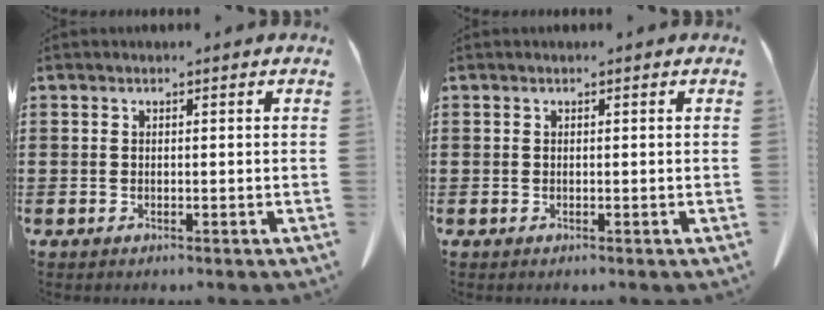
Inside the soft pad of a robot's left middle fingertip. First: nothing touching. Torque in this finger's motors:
{"motor_torque": [-0.04, 0.04, -0.02, -0.01]}